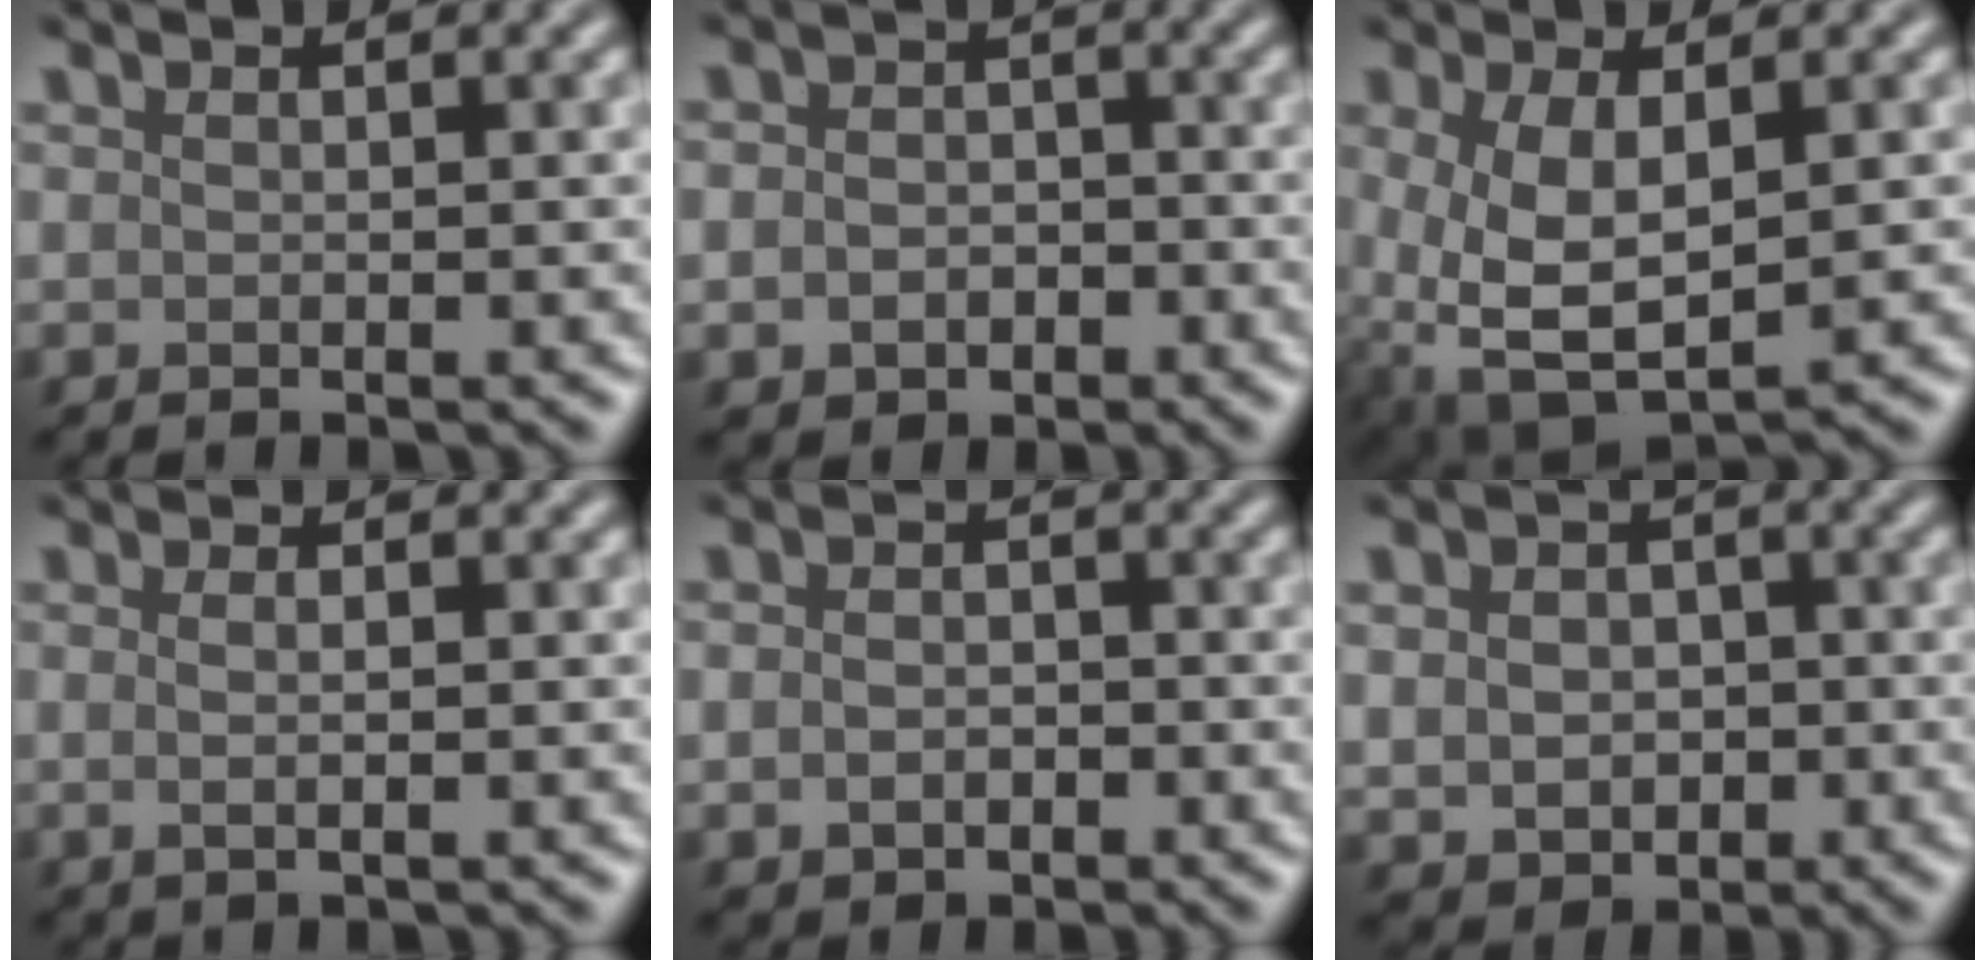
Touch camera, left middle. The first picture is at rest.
{"total": 3.2, "force": [-1.0, 2.5, 1.6], "torque": [-0.007, -0.005, -0.024]}
{"total": 7.1, "force": [-0.5, 3.8, 5.9], "torque": [-0.142, -0.016, 0.002]}
{"total": 1.3, "force": [0.0, 0.4, 1.3], "torque": [-0.021, -0.005, -0.001]}
{"total": 2.2, "force": [-0.6, 1.7, 1.3], "torque": [-0.023, -0.003, -0.015]}
{"total": 4.6, "force": [-0.4, 3.7, 2.7], "torque": [-0.040, -0.007, -0.005]}